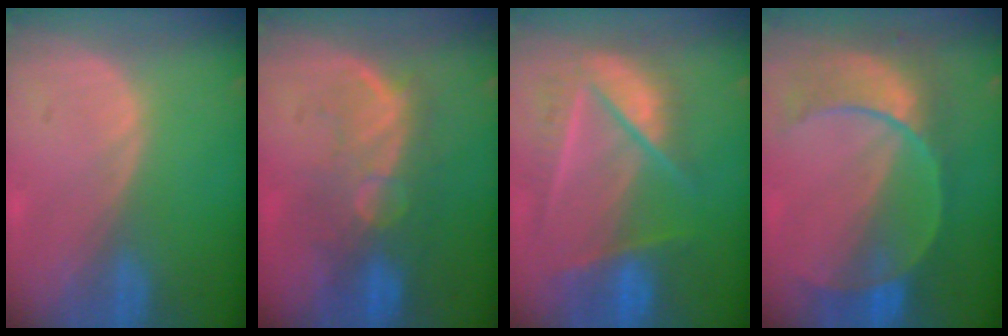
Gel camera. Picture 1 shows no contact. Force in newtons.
{"total": 9.6, "press": 8.5, "slide": 4.4}
{"total": 9.5, "press": 8.3, "slide": 4.7}
{"total": 9.4, "press": 8.5, "slide": 4.0}